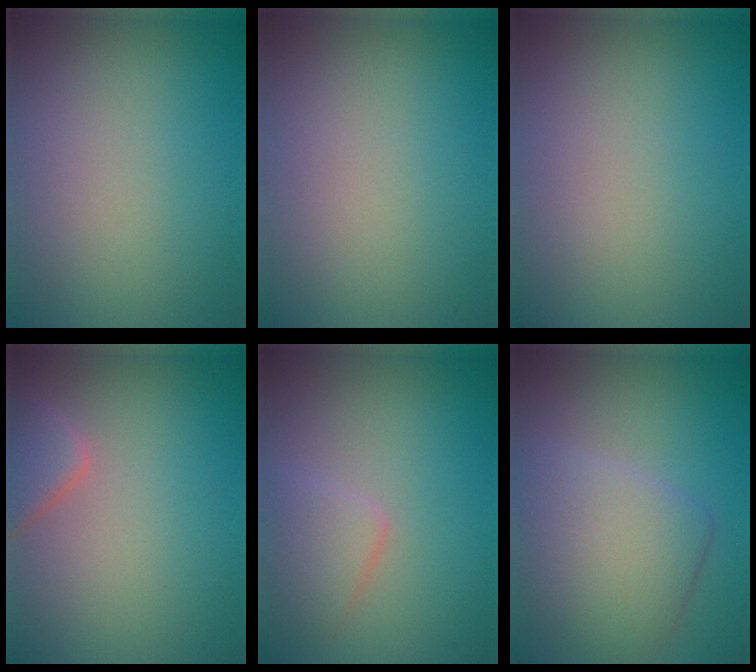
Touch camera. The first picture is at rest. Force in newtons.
{"total": 0.0}
{"total": 0.0}
{"total": 2.9, "press": 2.8, "slide": 0.3}
{"total": 2.4, "press": 2.4, "slide": 0.0}
{"total": 5.9, "press": 5.9, "slide": 0.2}